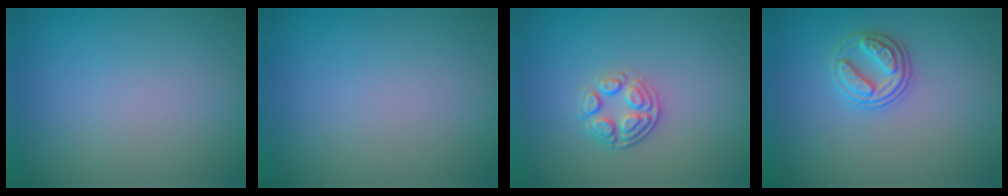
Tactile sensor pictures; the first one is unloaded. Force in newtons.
{"total": 0.0}
{"total": 2.7, "press": 2.3, "slide": 1.4}
{"total": 2.7, "press": 2.6, "slide": 0.9}